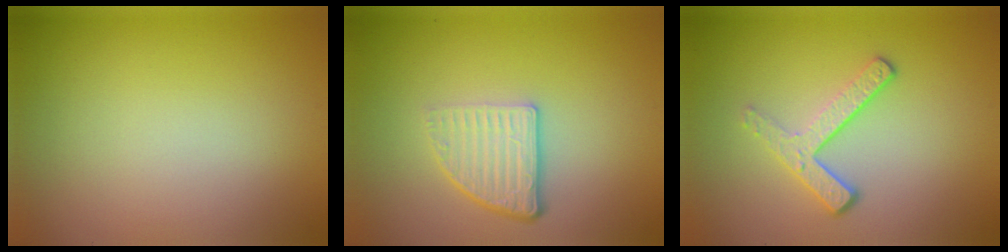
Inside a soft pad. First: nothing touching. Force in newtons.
{"total": 3.8, "press": 2.5, "slide": 2.8}
{"total": 3.3, "press": 2.4, "slide": 2.3}